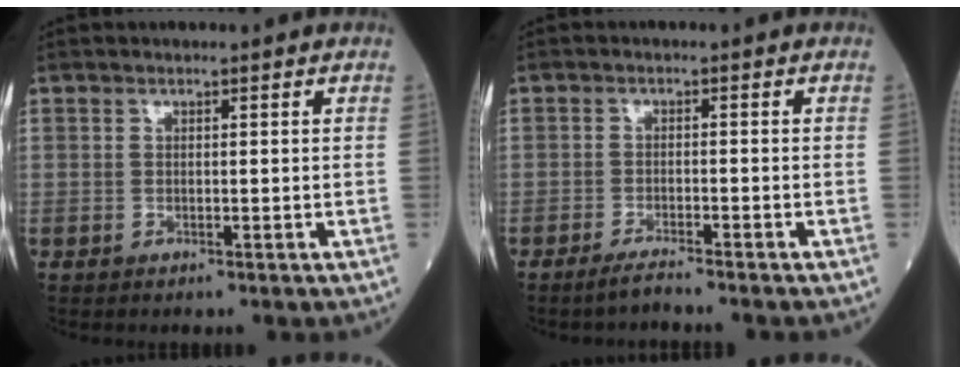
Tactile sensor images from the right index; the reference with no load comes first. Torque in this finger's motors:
{"motor_torque": [-0.12, -0.09, 0.03, -0.01]}